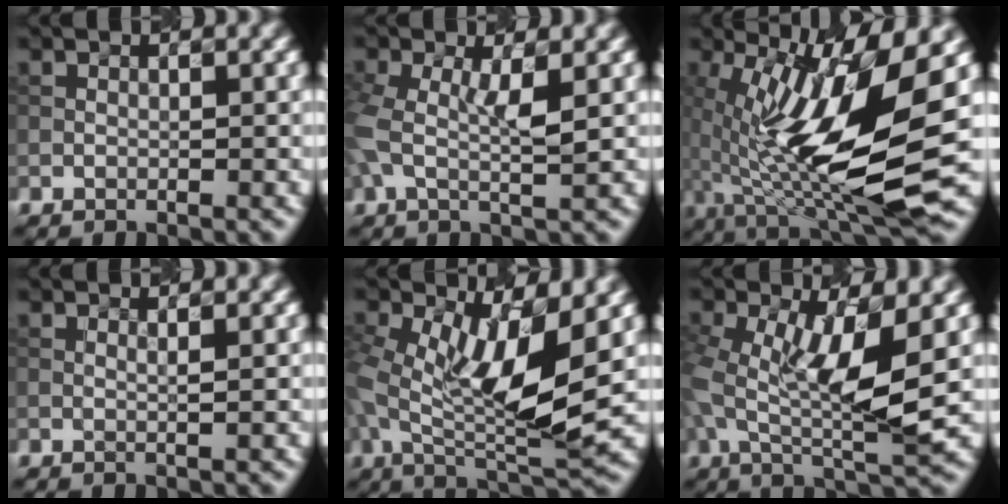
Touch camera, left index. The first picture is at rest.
{"total": 4.2, "force": [0.3, 1.4, 3.9], "torque": [-0.098, 0.000, 0.002]}
{"total": 14.1, "force": [-0.6, 4.7, 13.2], "torque": [-0.238, -0.015, -0.005]}
{"total": 1.0, "force": [0.5, 0.4, 0.8], "torque": [-0.006, 0.001, -0.001]}
{"total": 9.0, "force": [1.2, 3.1, 8.3], "torque": [-0.162, -0.011, 0.022]}
{"total": 7.8, "force": [0.4, 2.6, 7.4], "torque": [-0.151, -0.001, 0.005]}